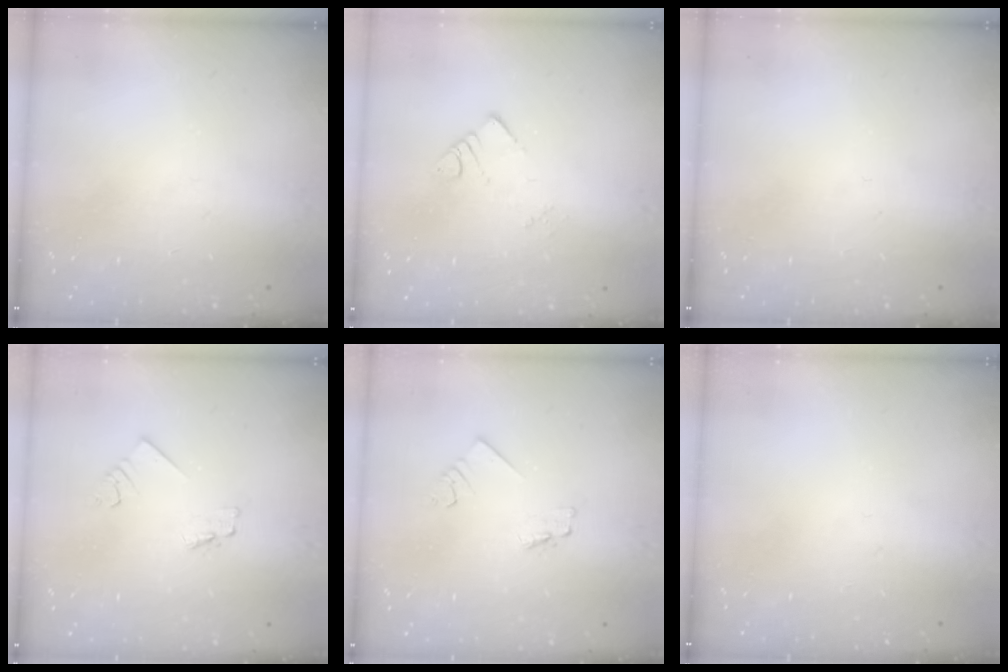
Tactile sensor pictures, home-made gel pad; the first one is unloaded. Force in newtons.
{"total": 2.6, "press": 2.6, "slide": 0.1}
{"total": 0.0}
{"total": 1.7, "press": 1.7, "slide": 0.3}
{"total": 1.7, "press": 1.7, "slide": 0.3}
{"total": 0.0}